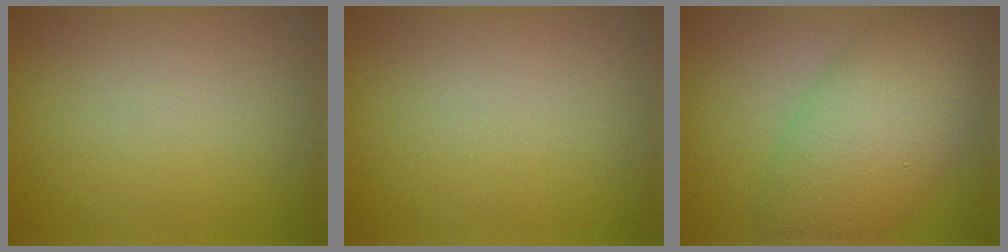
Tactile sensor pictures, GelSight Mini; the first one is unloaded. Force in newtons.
{"total": 0.0}
{"total": 8.0, "press": 8.0, "slide": 0.2}